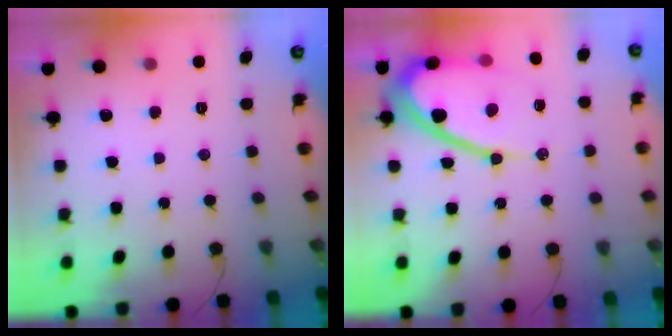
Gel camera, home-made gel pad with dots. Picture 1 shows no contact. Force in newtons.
{"total": 15.1, "press": 15.1, "slide": 1.4}